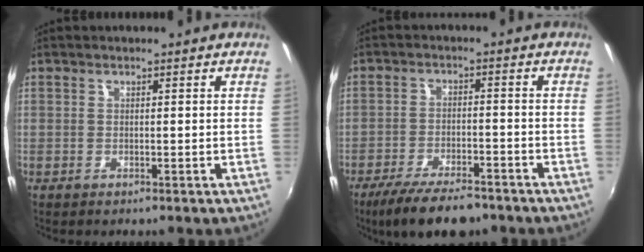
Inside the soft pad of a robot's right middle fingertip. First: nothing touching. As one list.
[{"total": 11.3, "force": [-8.9, 3.3, 6.1], "torque": [-0.135, -0.022, -0.146]}]